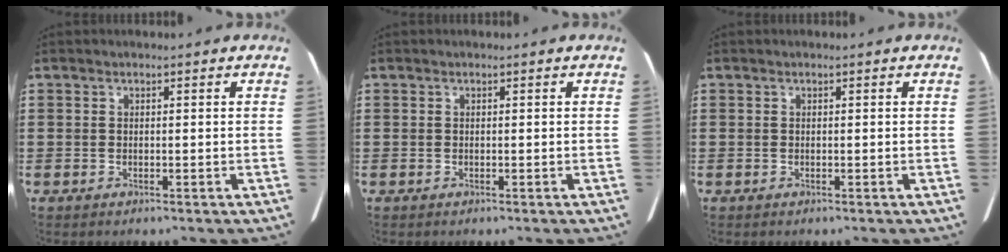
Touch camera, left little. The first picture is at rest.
{"total": 0.0}
{"total": 0.0}